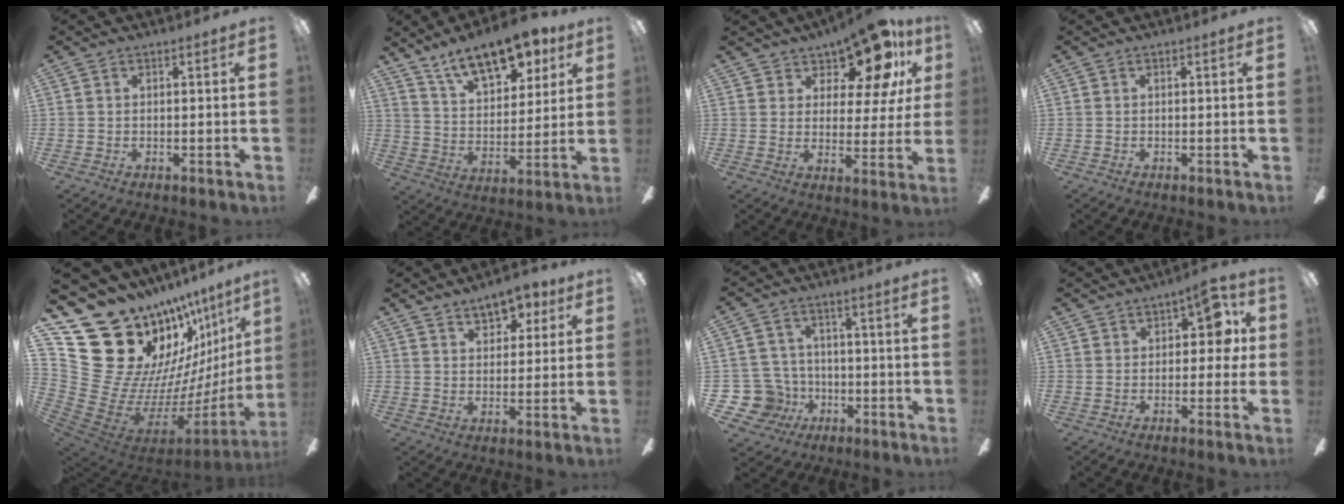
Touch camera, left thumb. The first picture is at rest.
{"total": 16.3, "force": [11.4, 7.3, 8.9], "torque": [-0.142, -0.058, 0.201]}
{"total": 13.5, "force": [10.6, 4.9, 6.8], "torque": [-0.110, -0.075, 0.185]}
{"total": 0.0}
{"total": 23.2, "force": [14.6, 14.8, 10.3], "torque": [-0.147, -0.181, 0.347]}
{"total": 7.2, "force": [5.3, 3.8, 3.1], "torque": [-0.035, -0.023, 0.092]}
{"total": 10.6, "force": [-2.9, 9.7, 2.8], "torque": [-0.103, 0.026, -0.045]}
{"total": 8.4, "force": [3.3, 4.8, 6.1], "torque": [-0.069, -0.004, 0.054]}